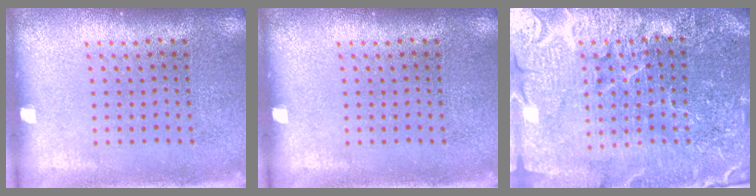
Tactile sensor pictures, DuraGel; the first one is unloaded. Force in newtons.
{"total": 0.0}
{"total": 5.5, "press": 5.1, "slide": 2.1}